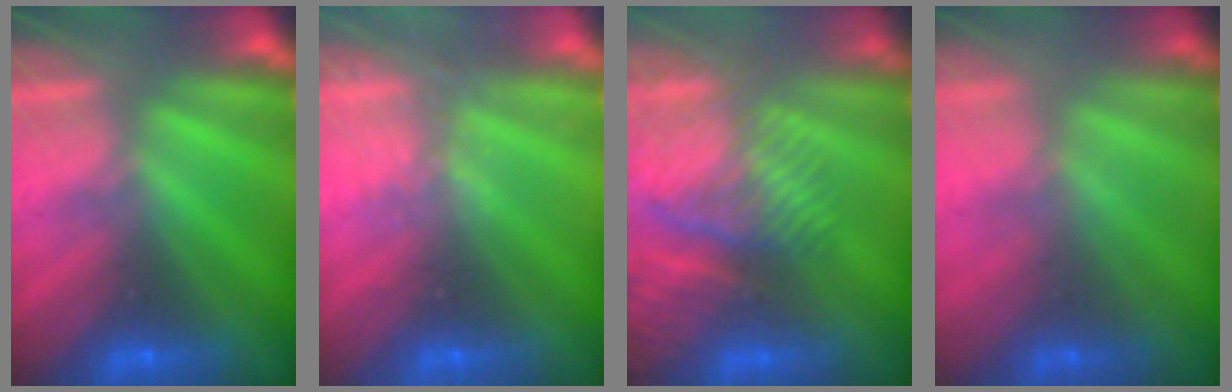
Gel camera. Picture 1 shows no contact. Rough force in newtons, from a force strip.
{"total": 2.2}
{"total": 6.9}
{"total": 1.2}